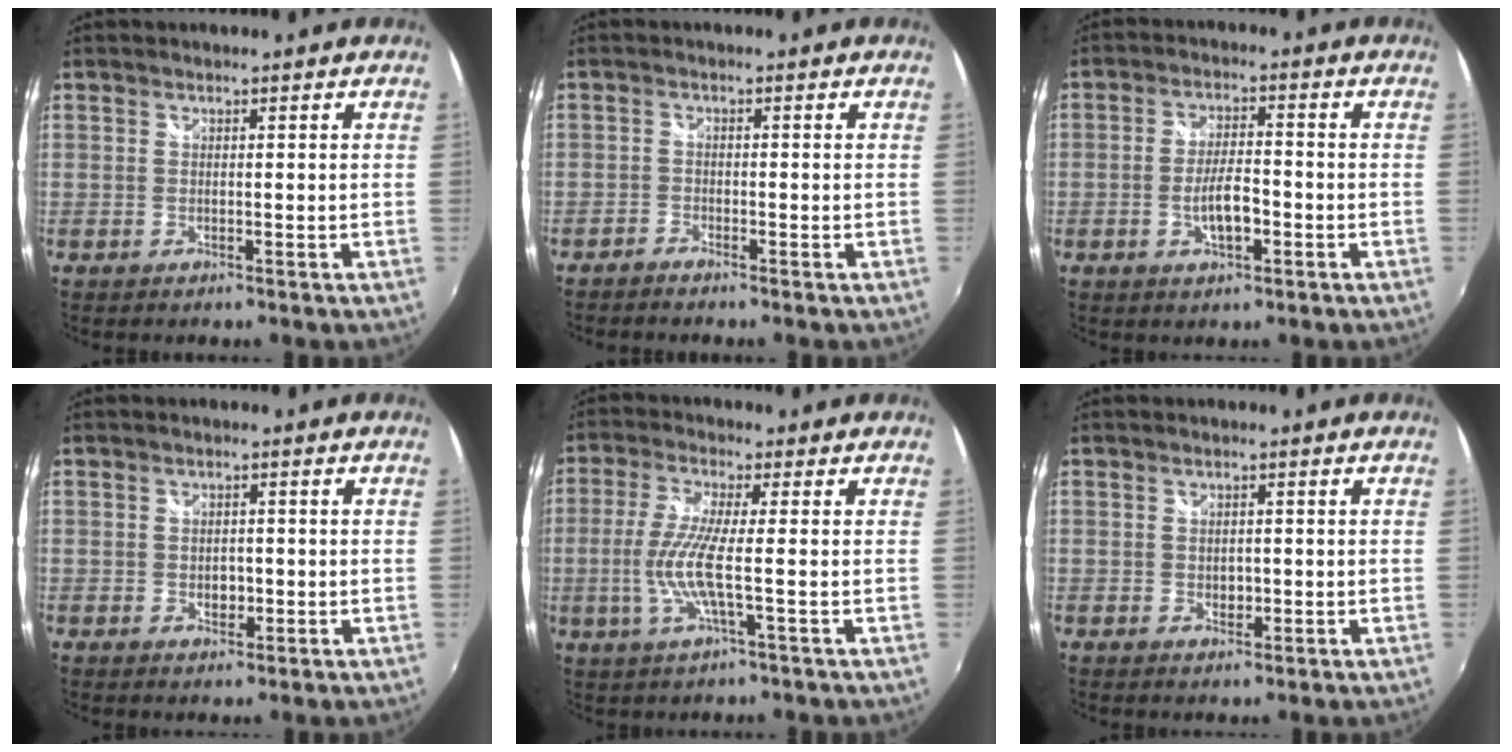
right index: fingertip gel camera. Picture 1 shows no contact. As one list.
[{"total": 1.6, "force": [-1.6, 0.3, 0.1], "torque": [-0.016, -0.003, -0.034]}, {"total": 5.8, "force": [-2.1, 2.0, 5.0], "torque": [-0.099, -0.001, -0.033]}, {"total": 2.4, "force": [-0.6, 1.8, 1.5], "torque": [-0.024, -0.002, -0.009]}, {"total": 7.6, "force": [-1.4, 0.0, 7.5], "torque": [-0.165, -0.007, -0.027]}, {"total": 1.9, "force": [-0.3, 1.5, 1.1], "torque": [-0.017, -0.002, -0.005]}]